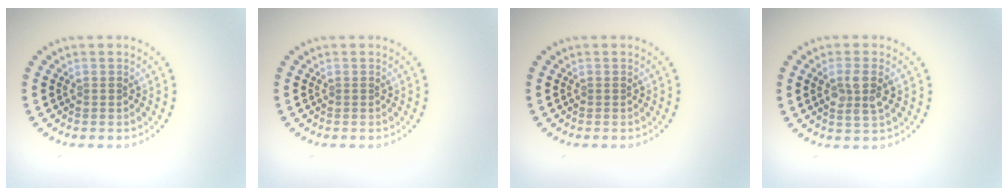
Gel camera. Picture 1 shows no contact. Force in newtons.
{"total": 0.0}
{"total": 0.0}
{"total": 2.8, "press": 2.7, "slide": 0.9}